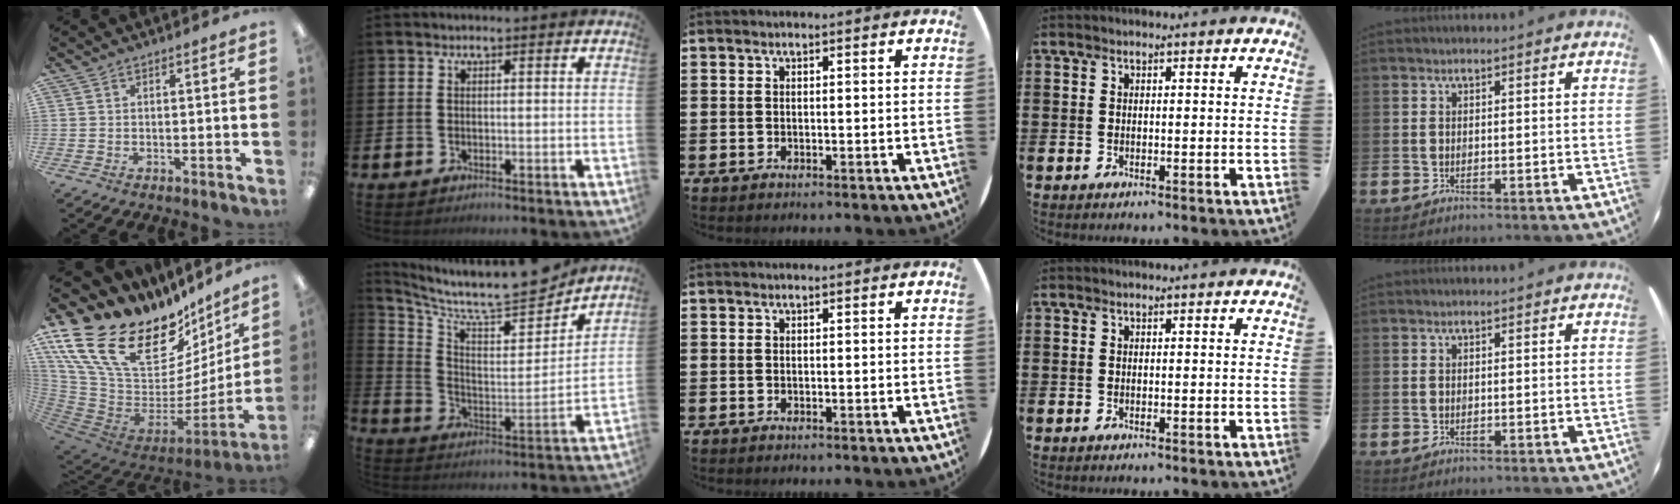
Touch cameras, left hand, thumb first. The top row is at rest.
{"thumb": {"total": 25.9, "force": [16.0, 13.1, 15.6], "torque": [-0.268, -0.121, 0.321]}, "index": {"total": 9.1, "force": [8.3, 1.3, 3.5], "torque": [-0.095, -0.076, 0.134]}}